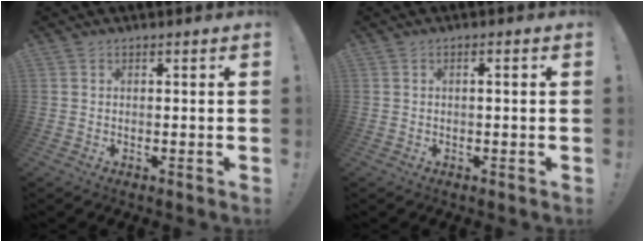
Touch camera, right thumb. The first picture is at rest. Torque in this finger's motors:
{"motor_torque": [0.18, -0.09, -0.08, -0.05, -0.07]}